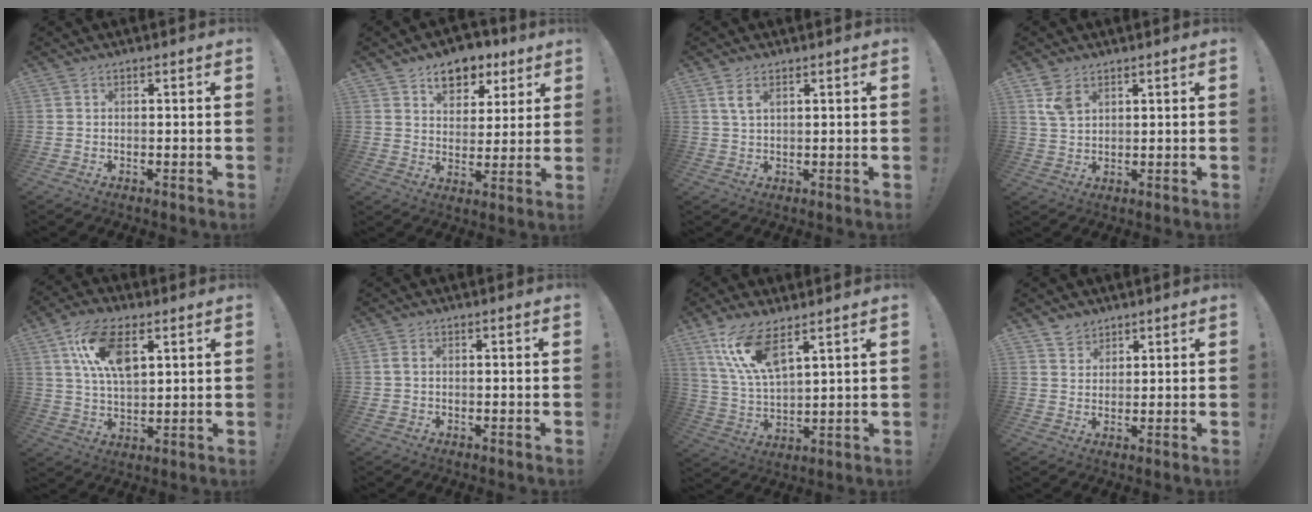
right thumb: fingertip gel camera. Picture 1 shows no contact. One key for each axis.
{"total": 9.7, "fx": 6.1, "fy": 6.5, "fz": 3.8, "tx": -0.050, "ty": -0.034, "tz": 0.113}
{"total": 3.9, "fx": 1.8, "fy": 1.5, "fz": 3.0, "tx": -0.052, "ty": -0.004, "tz": 0.032}
{"total": 5.0, "fx": 3.0, "fy": 2.7, "fz": 2.9, "tx": -0.051, "ty": -0.013, "tz": 0.058}
{"total": 14.5, "fx": 5.9, "fy": 7.3, "fz": 11.0, "tx": -0.201, "ty": -0.004, "tz": 0.110}
{"total": 1.1, "fx": 0.2, "fy": 0.5, "fz": 1.0, "tx": -0.019, "ty": 0.005, "tz": 0.003}
{"total": 12.8, "fx": 8.0, "fy": 3.8, "fz": 9.2, "tx": -0.189, "ty": -0.024, "tz": 0.147}
{"total": 3.8, "fx": 3.1, "fy": 2.2, "fz": 0.1, "tx": 0.006, "ty": -0.022, "tz": 0.058}